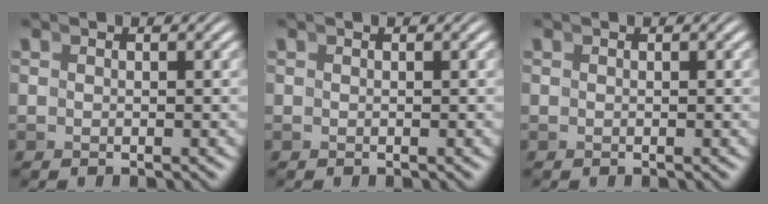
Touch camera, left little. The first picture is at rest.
{"total": 0.0}
{"total": 0.0}